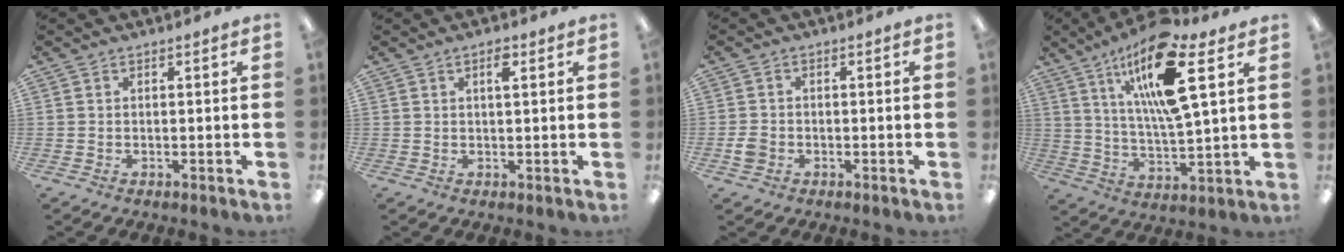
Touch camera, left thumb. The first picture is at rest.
{"total": 2.6, "force": [1.4, 0.8, 2.0], "torque": [-0.029, 0.000, 0.019]}
{"total": 2.7, "force": [-0.8, 2.2, 1.3], "torque": [-0.021, 0.007, -0.015]}
{"total": 18.6, "force": [9.9, 4.8, 15.0], "torque": [-0.276, -0.033, 0.154]}